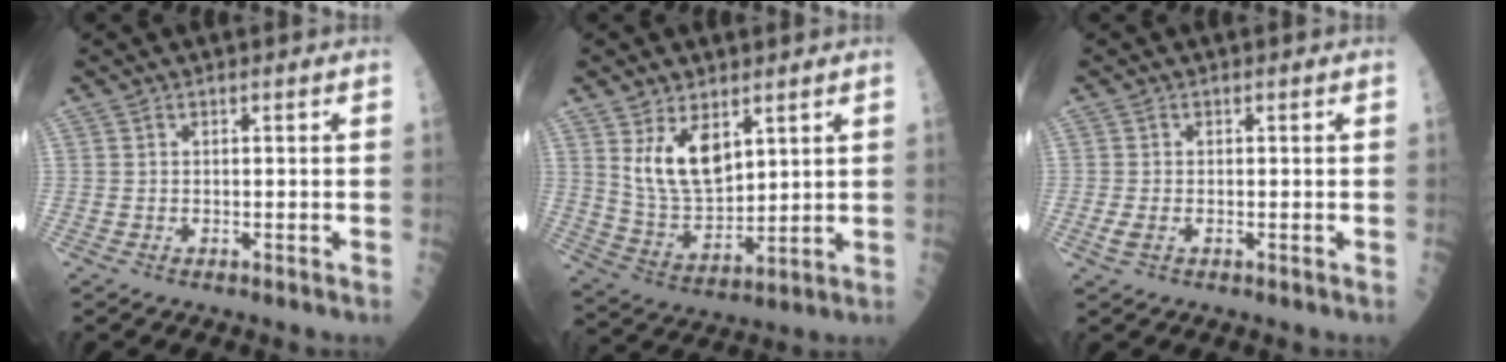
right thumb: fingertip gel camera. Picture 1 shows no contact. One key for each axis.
{"total": 10.3, "fx": 4.8, "fy": 5.4, "fz": 7.3, "tx": -0.115, "ty": -0.032, "tz": 0.107}
{"total": 1.8, "fx": -0.5, "fy": 1.0, "fz": 1.4, "tx": -0.037, "ty": -0.002, "tz": -0.013}